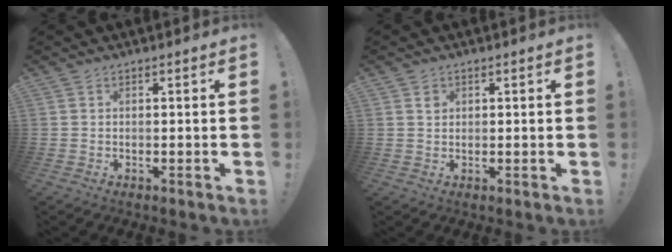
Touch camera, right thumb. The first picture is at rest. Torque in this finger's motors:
{"motor_torque": [-0.10, 0.00, 0.49, -0.44, 0.05]}